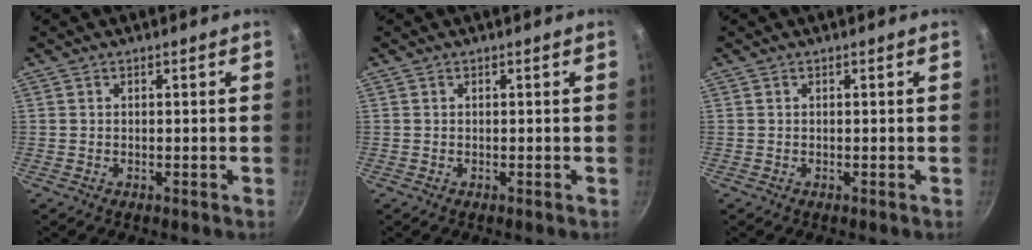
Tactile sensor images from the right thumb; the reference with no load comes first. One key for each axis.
{"total": 0.0}
{"total": 0.0}